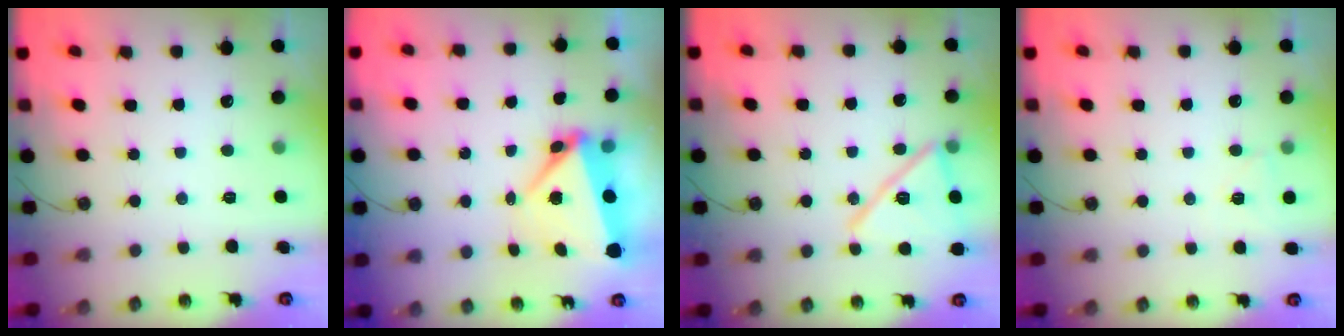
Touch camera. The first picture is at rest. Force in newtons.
{"total": 6.3, "press": 6.3, "slide": 0.8}
{"total": 16.5, "press": 16.5, "slide": 1.2}
{"total": 5.1, "press": 4.5, "slide": 2.3}